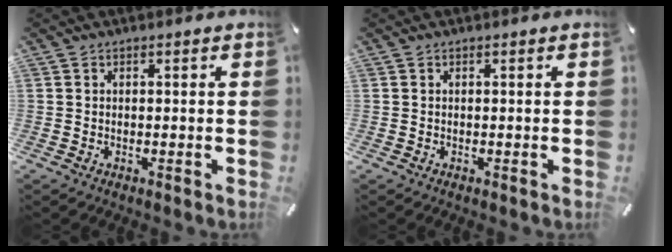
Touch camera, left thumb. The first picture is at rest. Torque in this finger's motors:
{"motor_torque": [0.00, 0.00, -0.01, 0.01, 0.00]}